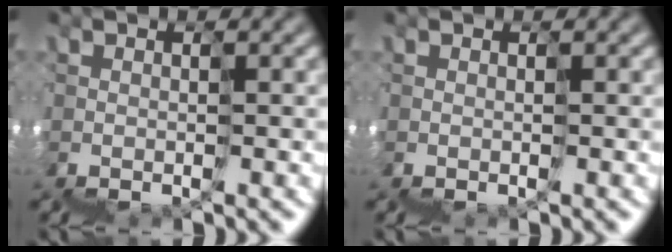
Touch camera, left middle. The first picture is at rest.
{"total": 0.0}